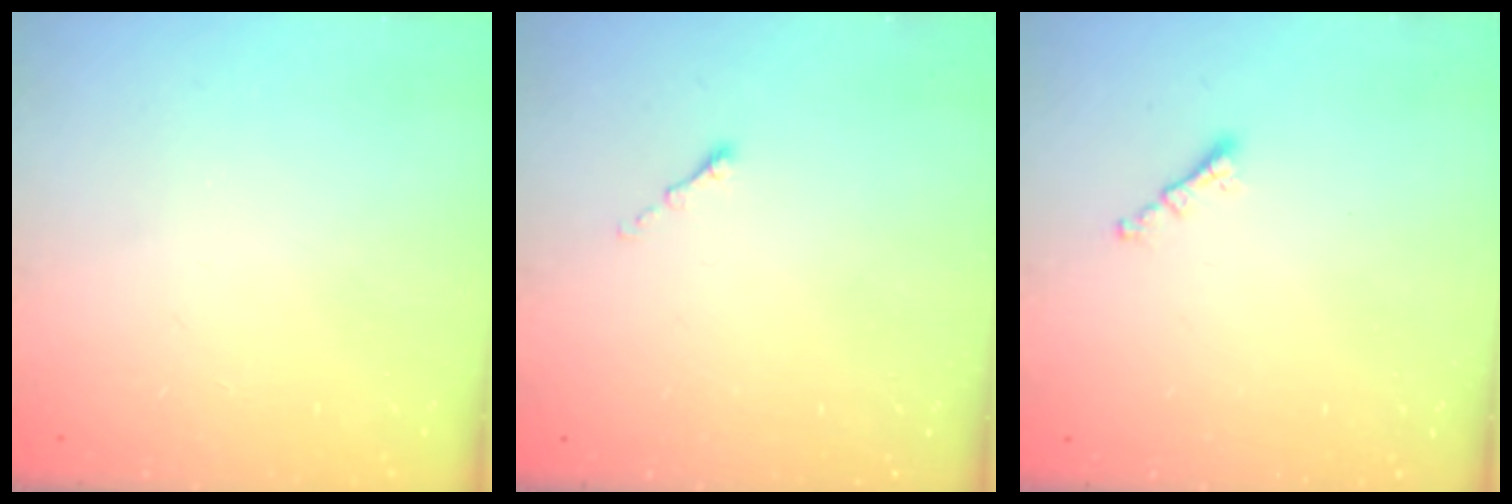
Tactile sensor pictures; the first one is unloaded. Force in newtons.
{"total": 0.0}
{"total": 1.2, "press": 1.1, "slide": 0.5}